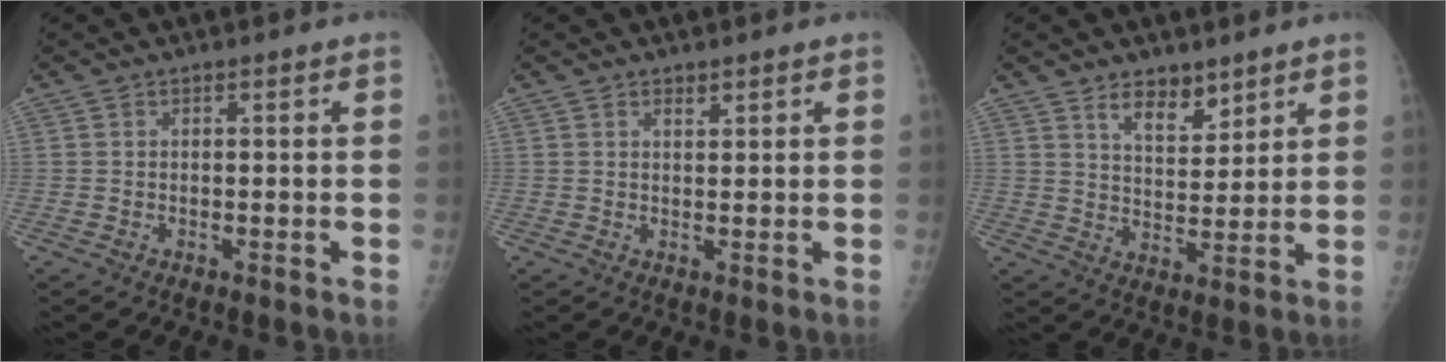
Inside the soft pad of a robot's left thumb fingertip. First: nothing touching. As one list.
[{"total": 1.1, "force": [0.9, 0.6, 0.5], "torque": [0.002, -0.006, 0.013]}, {"total": 6.6, "force": [4.7, 3.3, 3.4], "torque": [-0.028, -0.038, 0.084]}]